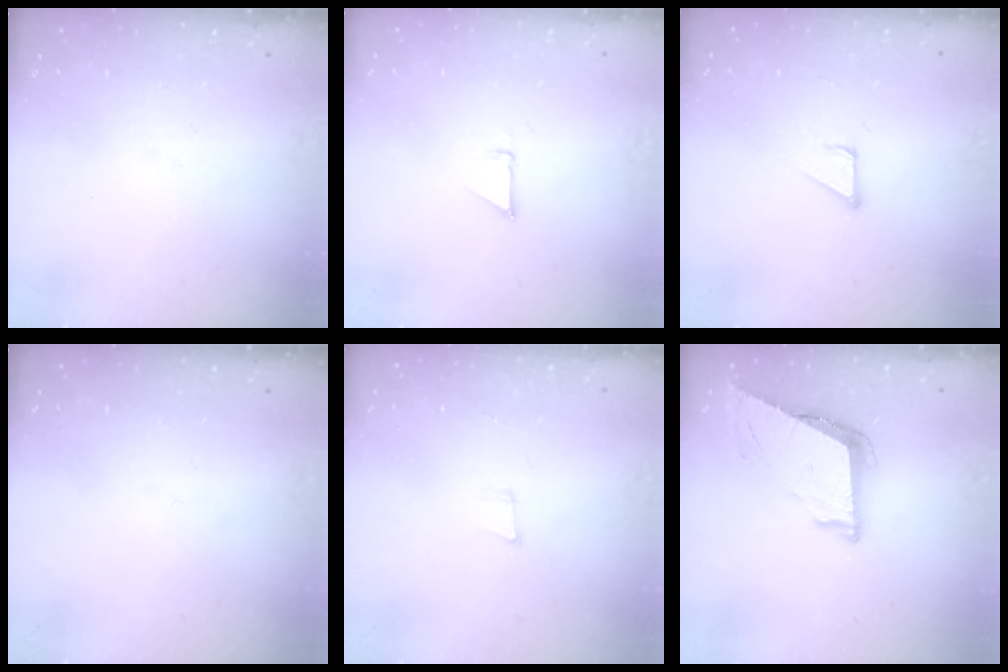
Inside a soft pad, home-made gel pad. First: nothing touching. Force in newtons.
{"total": 1.9, "press": 1.9, "slide": 0.0}
{"total": 2.1, "press": 2.1, "slide": 0.0}
{"total": 0.0}
{"total": 4.1, "press": 3.2, "slide": 2.7}
{"total": 8.9, "press": 8.5, "slide": 2.7}